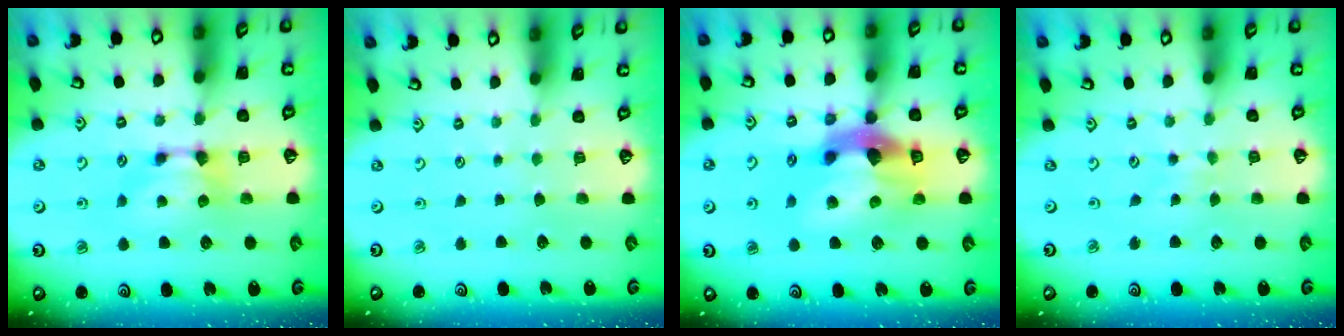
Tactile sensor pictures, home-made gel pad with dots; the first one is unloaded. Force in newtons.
{"total": 7.2, "press": 7.1, "slide": 0.6}
{"total": 9.5, "press": 9.2, "slide": 2.5}
{"total": 4.0, "press": 4.0, "slide": 0.0}